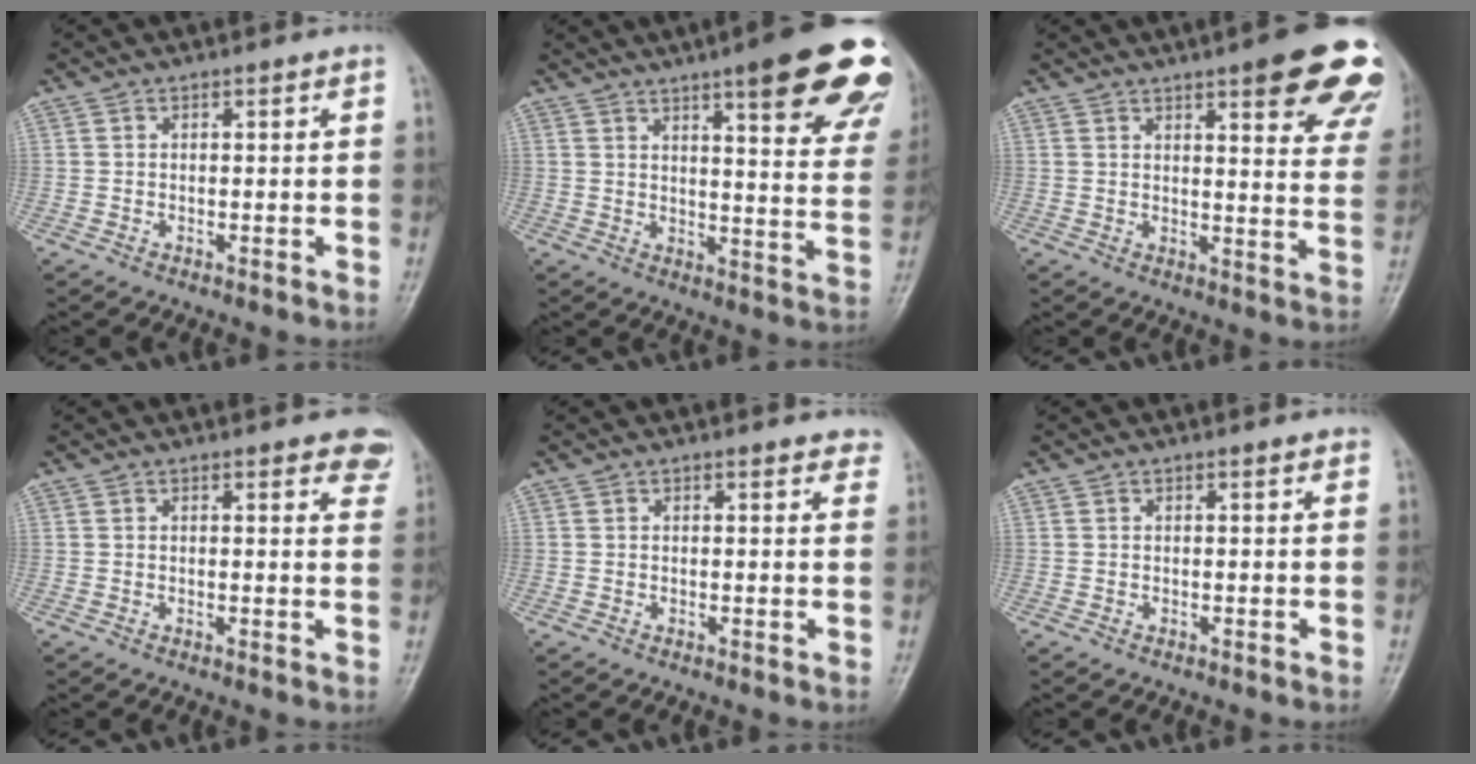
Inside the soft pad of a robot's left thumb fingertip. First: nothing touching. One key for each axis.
{"total": 22.6, "fx": 13.6, "fy": 4.6, "fz": 17.5, "tx": -0.192, "ty": -0.043, "tz": 0.163}
{"total": 18.1, "fx": 10.6, "fy": 4.5, "fz": 14.0, "tx": -0.143, "ty": -0.036, "tz": 0.117}
{"total": 5.9, "fx": 4.6, "fy": 2.0, "fz": 3.0, "tx": -0.007, "ty": -0.017, "tz": 0.037}
{"total": 3.5, "fx": 3.1, "fy": 1.1, "fz": 1.1, "tx": 0.009, "ty": -0.010, "tz": 0.019}
{"total": 0.9, "fx": 0.7, "fy": 0.1, "fz": 0.5, "tx": -0.006, "ty": 0.000, "tz": 0.007}